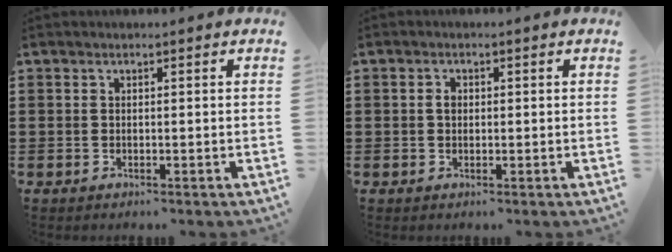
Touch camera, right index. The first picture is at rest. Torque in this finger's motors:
{"motor_torque": [0.45, -0.25, 0.15, 0.00]}